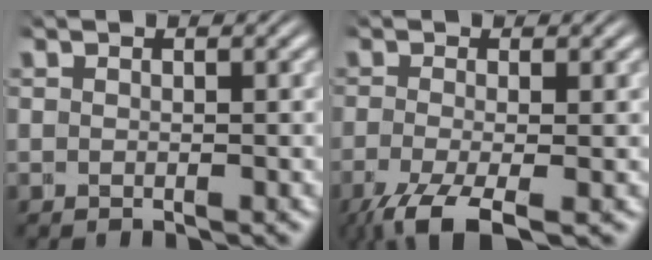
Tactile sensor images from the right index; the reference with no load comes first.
{"total": 5.5, "force": [-3.7, 1.9, 3.6], "torque": [-0.078, -0.041, -0.035]}